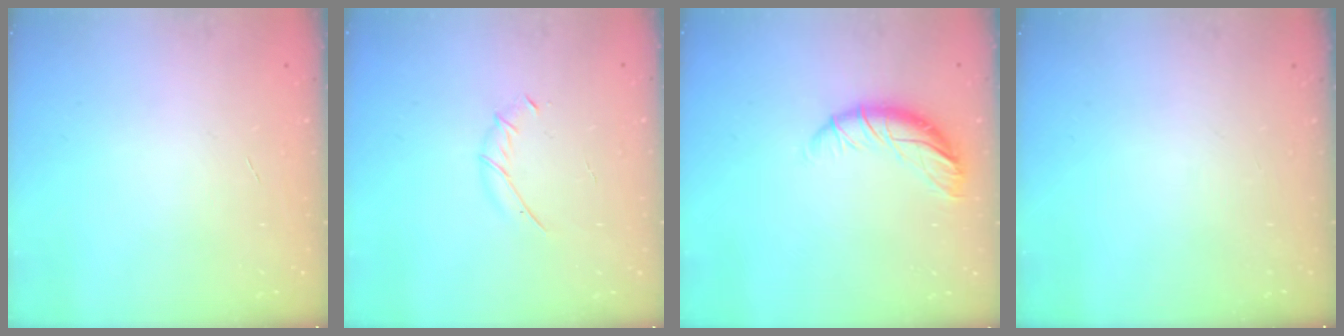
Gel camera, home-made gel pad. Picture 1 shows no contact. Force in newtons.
{"total": 4.3, "press": 4.2, "slide": 0.6}
{"total": 9.9, "press": 9.9, "slide": 0.8}
{"total": 0.0}